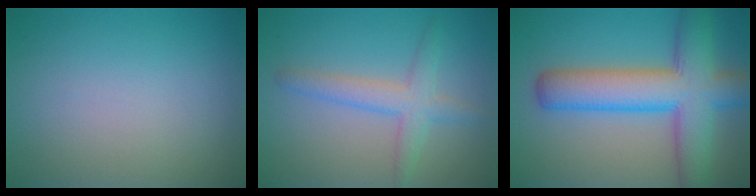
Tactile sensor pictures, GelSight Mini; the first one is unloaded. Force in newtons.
{"total": 3.3, "press": 3.3, "slide": 0.1}
{"total": 9.2, "press": 9.2, "slide": 0.2}